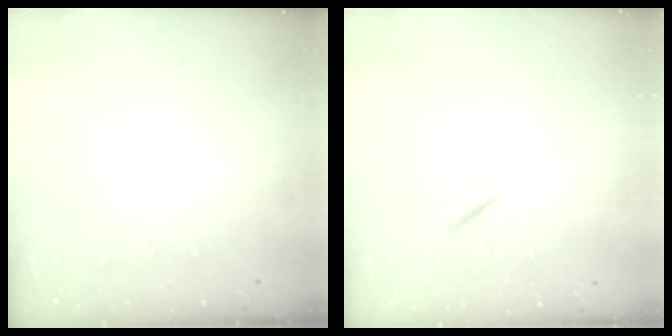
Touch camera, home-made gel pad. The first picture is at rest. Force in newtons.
{"total": 2.1, "press": 1.9, "slide": 0.9}